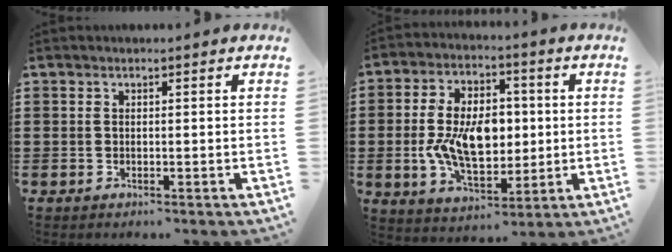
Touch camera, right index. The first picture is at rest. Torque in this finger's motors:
{"motor_torque": [2.14, 0.00, 1.05, 0.21]}